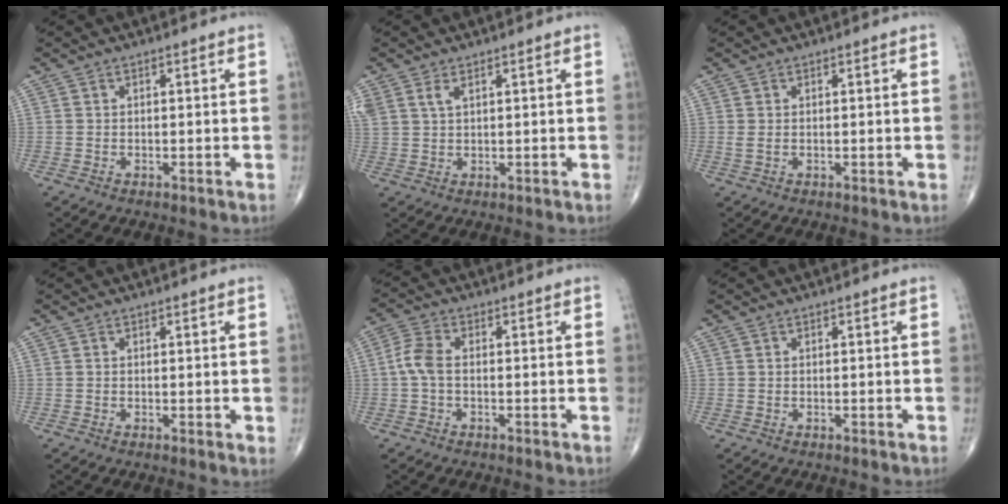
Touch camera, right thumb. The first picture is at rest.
{"total": 3.5, "force": [1.9, 1.7, 2.3], "torque": [-0.055, 0.005, 0.047]}
{"total": 1.1, "force": [0.1, 0.5, 1.0], "torque": [-0.027, 0.003, 0.007]}
{"total": 0.9, "force": [0.1, 0.2, 0.8], "torque": [-0.013, -0.004, 0.000]}
{"total": 4.2, "force": [-0.4, 2.2, 3.6], "torque": [-0.085, 0.011, -0.018]}
{"total": 0.0}